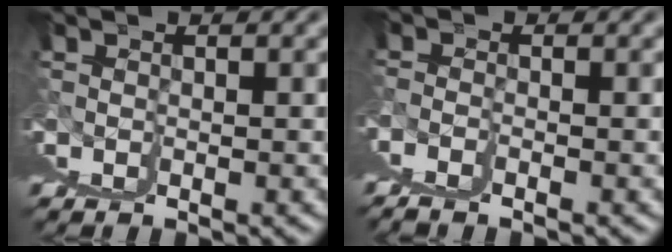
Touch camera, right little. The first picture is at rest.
{"total": 1.1, "force": [0.0, -0.8, 0.8], "torque": [-0.007, 0.010, 0.003]}